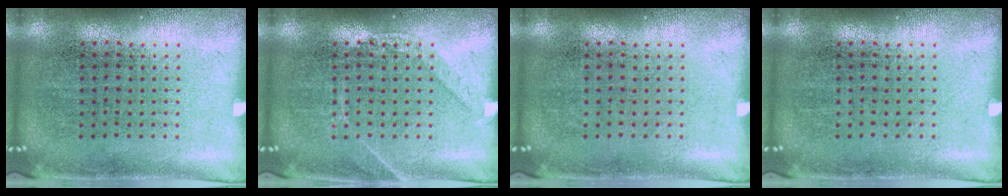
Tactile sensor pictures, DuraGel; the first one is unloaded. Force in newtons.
{"total": 1.4, "press": 1.3, "slide": 0.2}
{"total": 0.0}
{"total": 0.0}